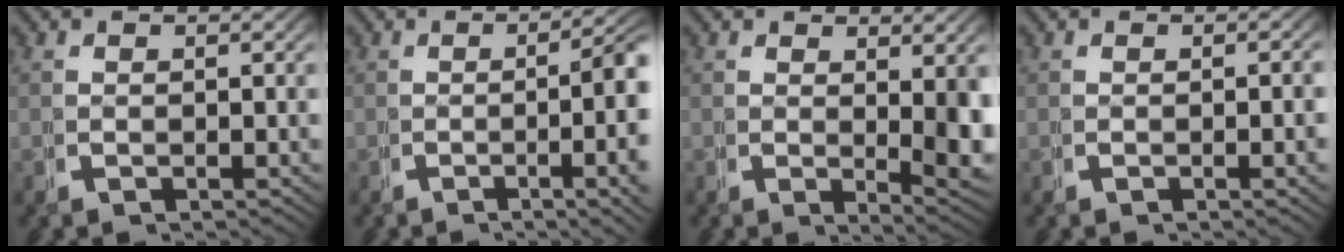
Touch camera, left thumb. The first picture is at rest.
{"total": 7.3, "force": [-1.1, 2.3, 6.9], "torque": [-0.097, -0.005, -0.017]}
{"total": 4.7, "force": [0.5, 1.6, 4.4], "torque": [-0.062, -0.024, 0.019]}
{"total": 1.3, "force": [-0.1, 0.0, 1.3], "torque": [-0.023, 0.004, -0.002]}